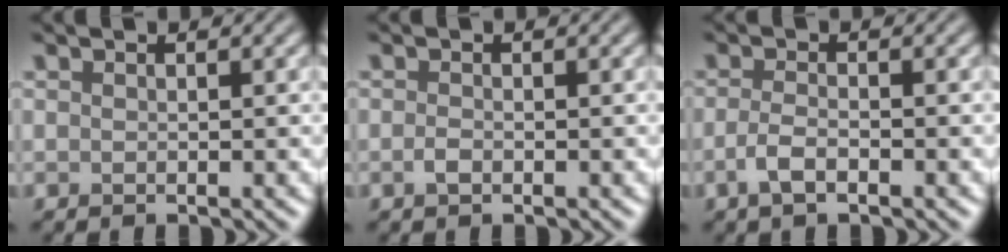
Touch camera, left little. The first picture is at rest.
{"total": 0.8, "force": [-0.4, 0.4, 0.6], "torque": [-0.015, -0.001, -0.008]}
{"total": 2.0, "force": [-0.9, 0.7, 1.6], "torque": [-0.034, 0.001, -0.022]}